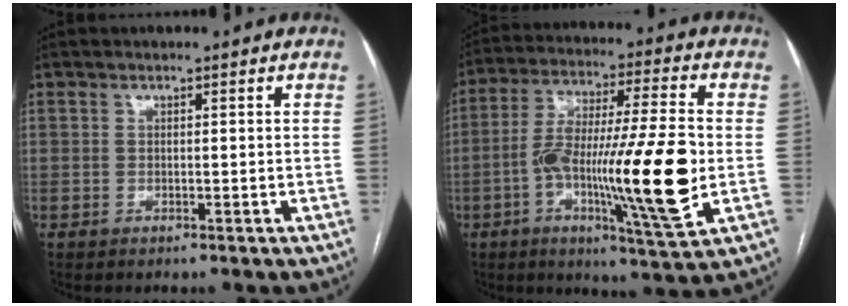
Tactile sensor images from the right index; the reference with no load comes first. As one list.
[{"total": 19.2, "force": [-3.5, 1.4, 18.9], "torque": [-0.318, -0.004, -0.057]}]